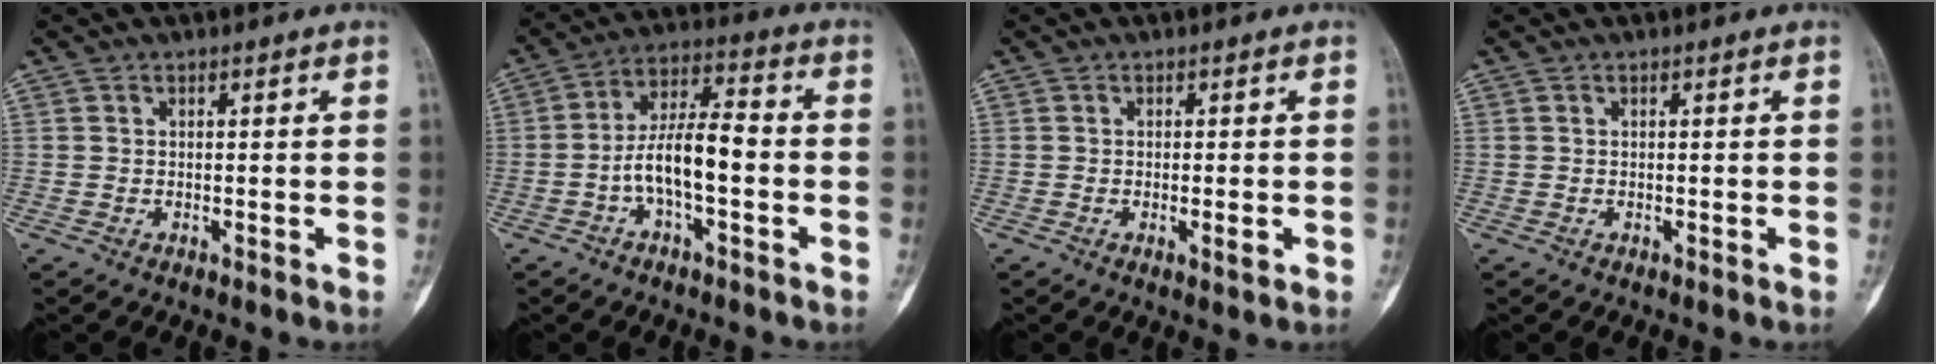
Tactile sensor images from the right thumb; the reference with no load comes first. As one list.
[{"total": 10.5, "force": [-2.4, 4.1, 9.4], "torque": [-0.171, 0.043, -0.048]}, {"total": 2.3, "force": [-0.6, 0.7, 2.1], "torque": [-0.035, -0.004, -0.007]}, {"total": 0.0}]